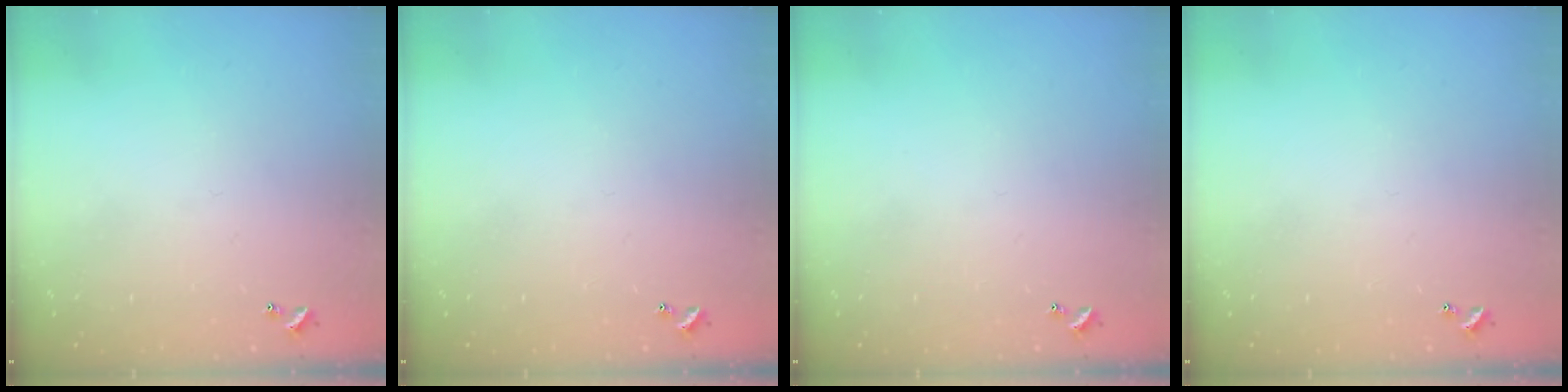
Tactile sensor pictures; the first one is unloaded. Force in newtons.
{"total": 0.0}
{"total": 0.0}
{"total": 0.0}